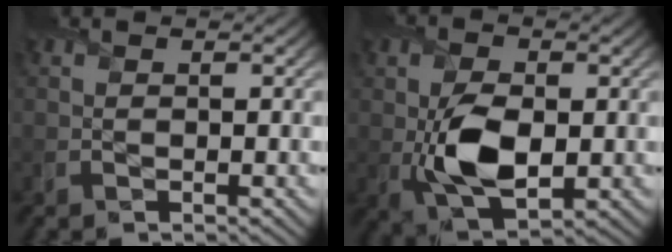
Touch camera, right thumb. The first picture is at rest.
{"total": 8.0, "force": [-0.8, 4.7, 6.5], "torque": [-0.142, -0.011, -0.013]}